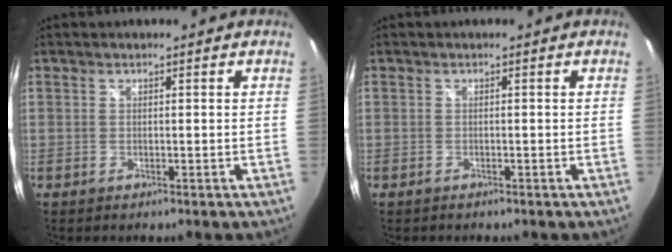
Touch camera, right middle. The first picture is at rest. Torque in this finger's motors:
{"motor_torque": [0.55, -1.47, 0.06, 0.06]}